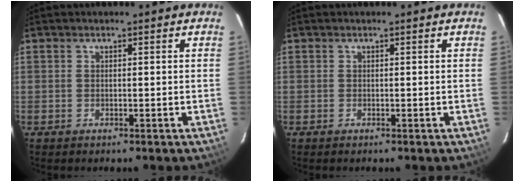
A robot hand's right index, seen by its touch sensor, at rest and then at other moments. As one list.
[{"total": 0.0}]